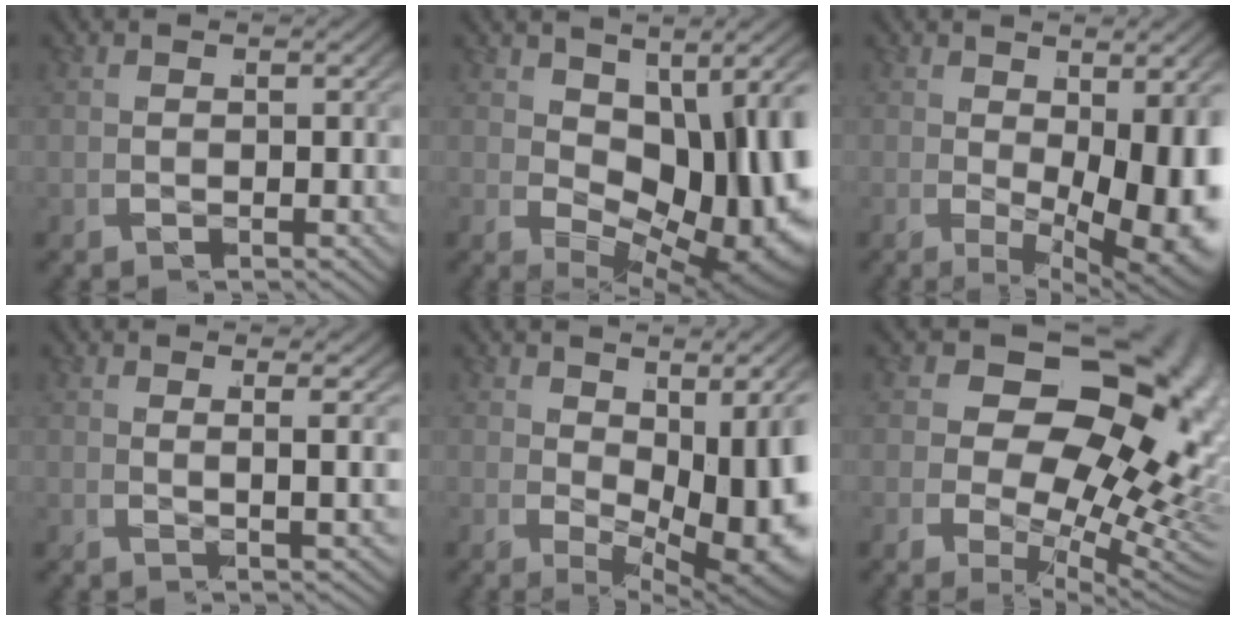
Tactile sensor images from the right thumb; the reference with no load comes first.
{"total": 12.0, "force": [-0.5, 6.6, 10.0], "torque": [-0.161, -0.036, 0.026]}
{"total": 10.0, "force": [-1.0, 4.6, 8.8], "torque": [-0.127, -0.032, 0.012]}
{"total": 2.2, "force": [1.6, -0.6, 1.3], "torque": [-0.024, 0.009, 0.027]}
{"total": 8.8, "force": [-0.1, 4.1, 7.8], "torque": [-0.109, -0.024, 0.028]}
{"total": 17.6, "force": [1.8, 11.4, 13.3], "torque": [-0.198, -0.033, 0.033]}